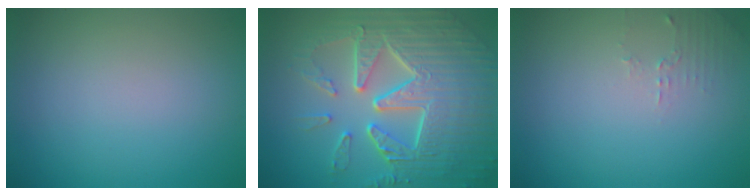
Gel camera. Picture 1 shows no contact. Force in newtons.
{"total": 9.8, "press": 6.6, "slide": 7.2}
{"total": 1.2, "press": 1.2, "slide": 0.4}